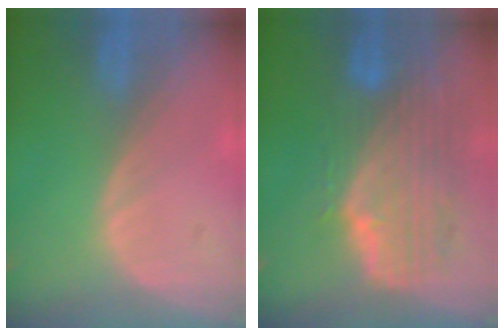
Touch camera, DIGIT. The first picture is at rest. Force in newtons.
{"total": 10.3, "press": 9.0, "slide": 5.1}